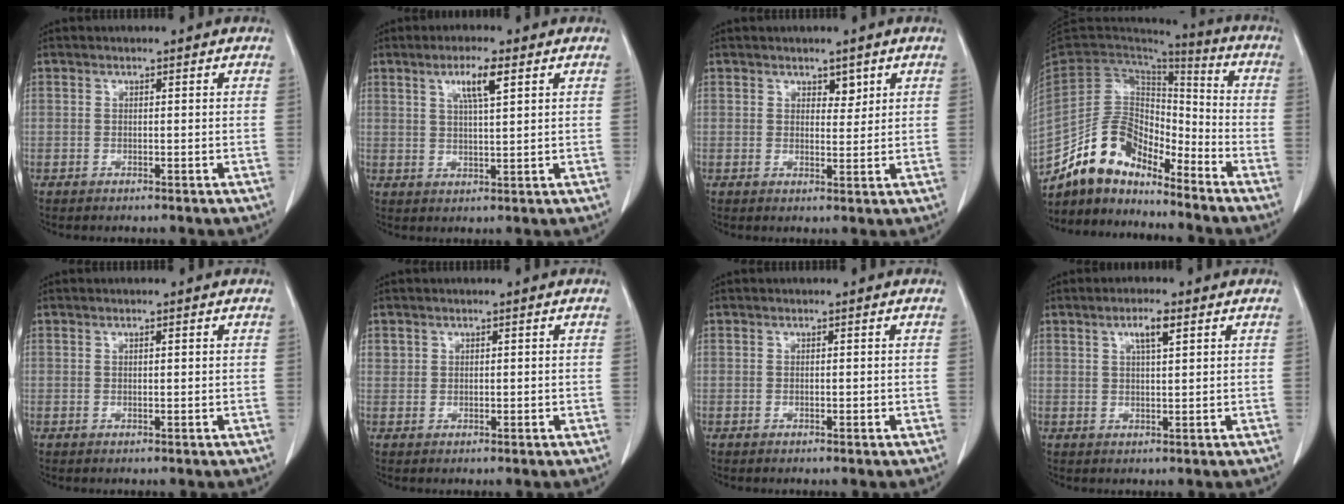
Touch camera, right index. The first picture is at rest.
{"total": 5.5, "force": [2.6, 0.9, 4.7], "torque": [-0.089, 0.002, 0.048]}
{"total": 2.8, "force": [1.6, 1.7, 1.5], "torque": [-0.024, 0.002, 0.030]}
{"total": 14.9, "force": [-12.2, 6.3, 5.9], "torque": [-0.110, 0.044, -0.228]}
{"total": 1.2, "force": [0.4, 0.4, 1.0], "torque": [-0.022, 0.001, 0.008]}
{"total": 2.8, "force": [0.6, 2.4, 1.3], "torque": [-0.031, 0.015, 0.022]}
{"total": 1.2, "force": [-0.1, 0.6, 1.0], "torque": [-0.023, 0.001, 0.001]}
{"total": 4.1, "force": [2.0, 1.0, 3.4], "torque": [-0.067, 0.001, 0.037]}